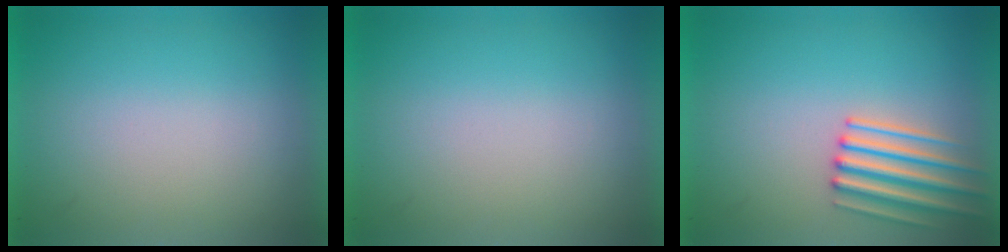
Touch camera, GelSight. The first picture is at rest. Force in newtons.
{"total": 0.0}
{"total": 3.1}